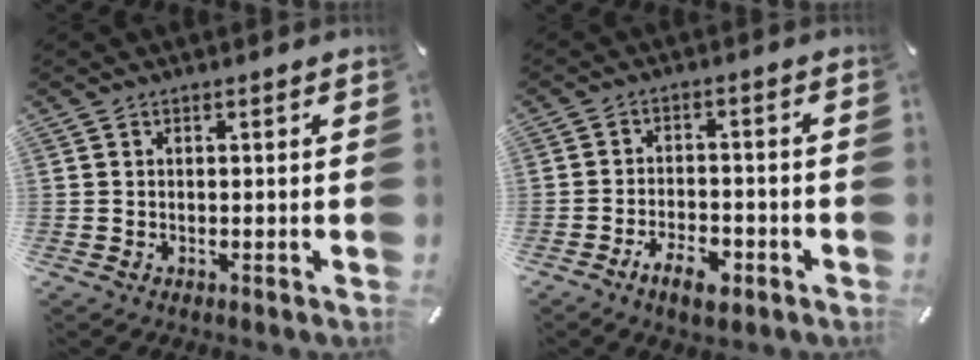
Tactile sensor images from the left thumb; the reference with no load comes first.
{"total": 7.1, "force": [-4.3, 3.6, 4.4], "torque": [-0.084, 0.018, -0.076]}